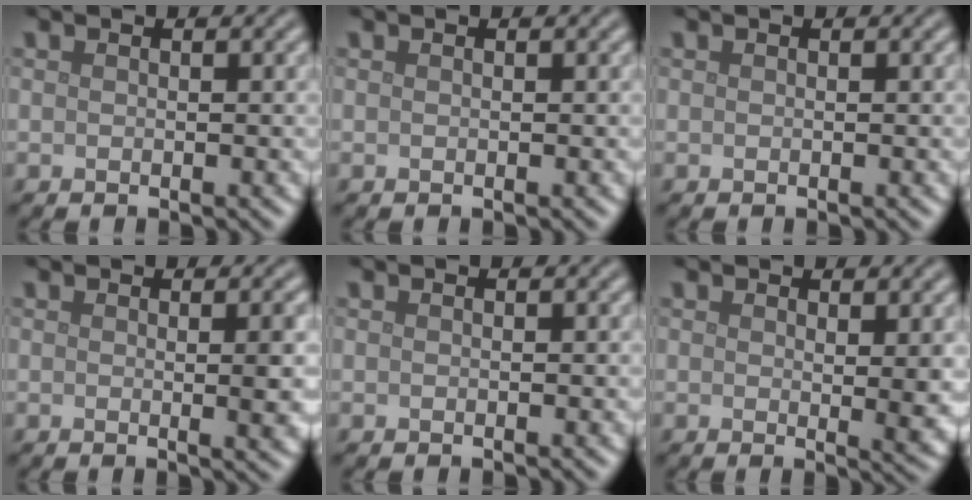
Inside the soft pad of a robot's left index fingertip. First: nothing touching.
{"total": 0.0}
{"total": 0.0}
{"total": 3.5, "force": [0.3, 0.9, 3.3], "torque": [-0.036, 0.000, 0.002]}
{"total": 0.0}
{"total": 2.5, "force": [0.9, 0.5, 2.3], "torque": [-0.029, -0.011, 0.016]}